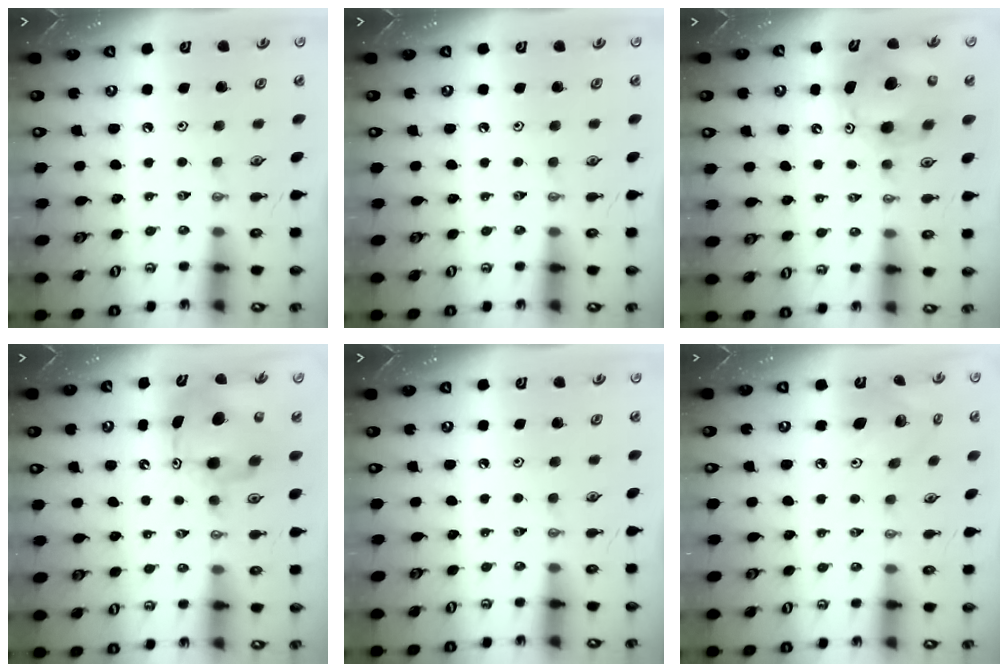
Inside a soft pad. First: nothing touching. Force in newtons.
{"total": 0.0}
{"total": 11.8, "press": 11.6, "slide": 2.3}
{"total": 9.3, "press": 9.3, "slide": 0.7}
{"total": 0.0}
{"total": 9.7, "press": 9.5, "slide": 2.0}